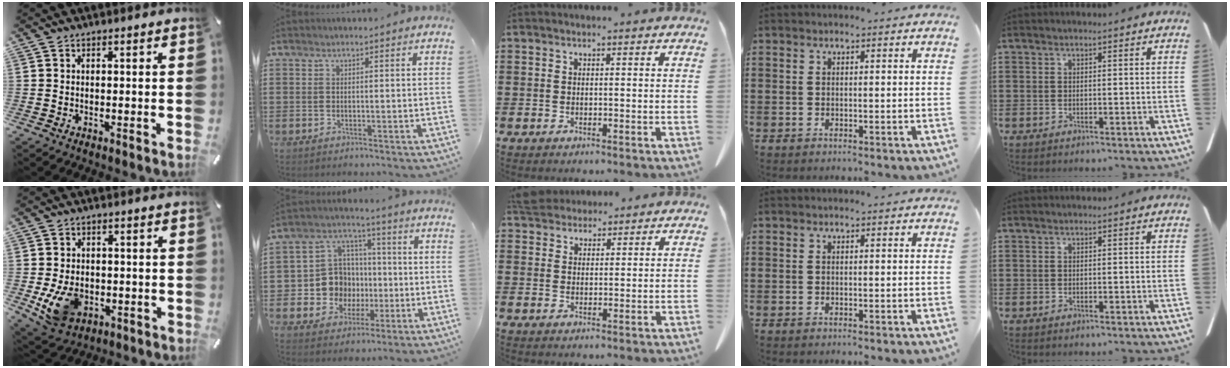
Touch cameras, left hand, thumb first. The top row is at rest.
{"thumb": {"total": 9.8, "force": [-2.2, 7.5, 6.0], "torque": [-0.119, 0.005, -0.037]}, "index": {"total": 10.0, "force": [-0.2, 9.6, 2.7], "torque": [-0.094, 0.006, 0.008]}, "middle": {"total": 4.6, "force": [4.4, 1.3, 0.9], "torque": [-0.032, -0.007, 0.084]}}